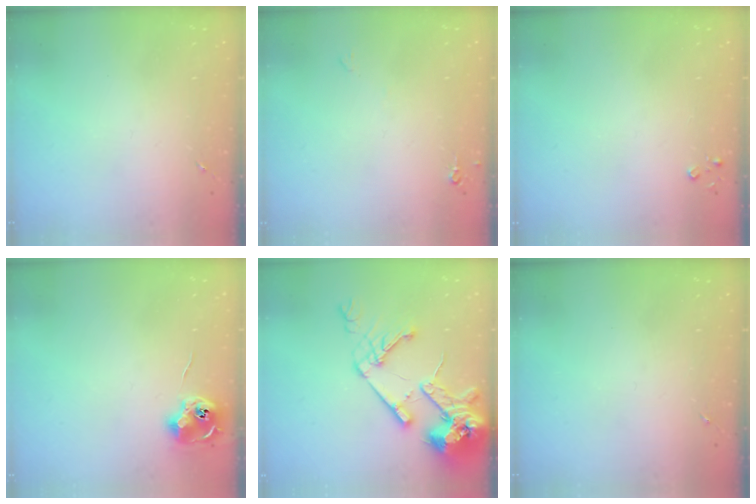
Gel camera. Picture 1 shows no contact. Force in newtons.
{"total": 3.8, "press": 3.8, "slide": 0.6}
{"total": 2.6, "press": 2.6, "slide": 0.3}
{"total": 8.8, "press": 8.8, "slide": 0.1}
{"total": 18.4, "press": 18.2, "slide": 2.5}
{"total": 0.0}